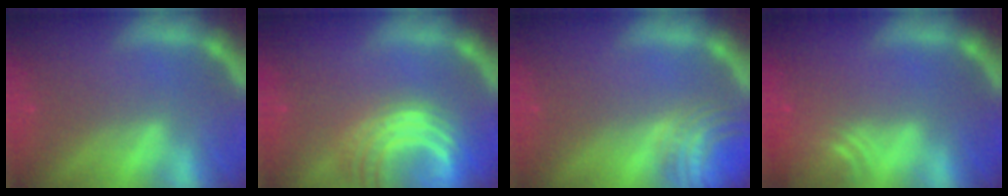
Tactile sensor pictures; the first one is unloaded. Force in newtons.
{"total": 8.5}
{"total": 4.5}
{"total": 4.0}